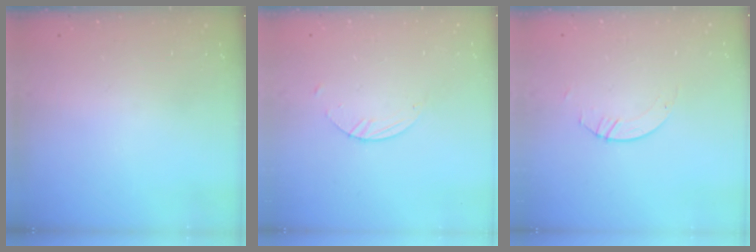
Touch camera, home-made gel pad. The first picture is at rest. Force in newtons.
{"total": 1.8, "press": 1.8, "slide": 0.1}
{"total": 1.1, "press": 1.1, "slide": 0.1}